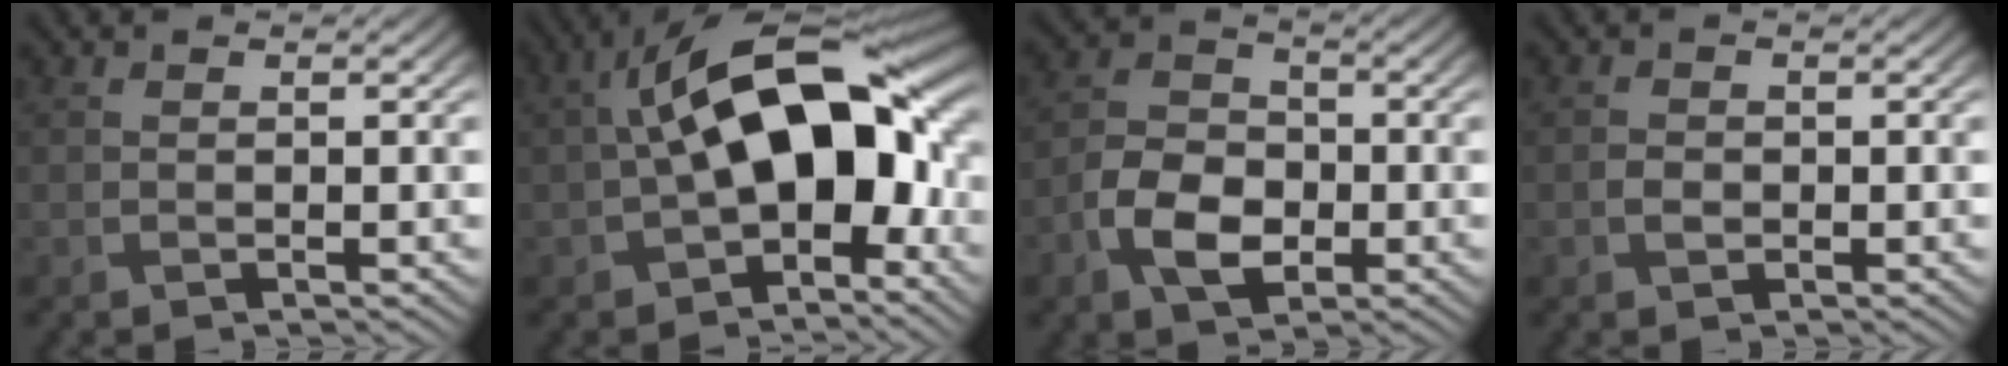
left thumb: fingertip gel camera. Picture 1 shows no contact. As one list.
[{"total": 15.6, "force": [-0.2, 8.3, 13.2], "torque": [-0.219, 0.016, -0.010]}, {"total": 7.2, "force": [-2.8, 4.8, 4.6], "torque": [-0.101, -0.003, -0.060]}, {"total": 1.3, "force": [-0.4, 1.0, 0.8], "torque": [-0.017, -0.002, -0.009]}]